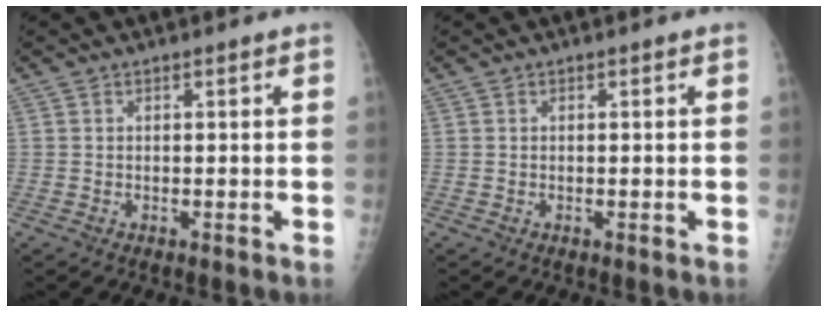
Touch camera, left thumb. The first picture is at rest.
{"total": 0.0}